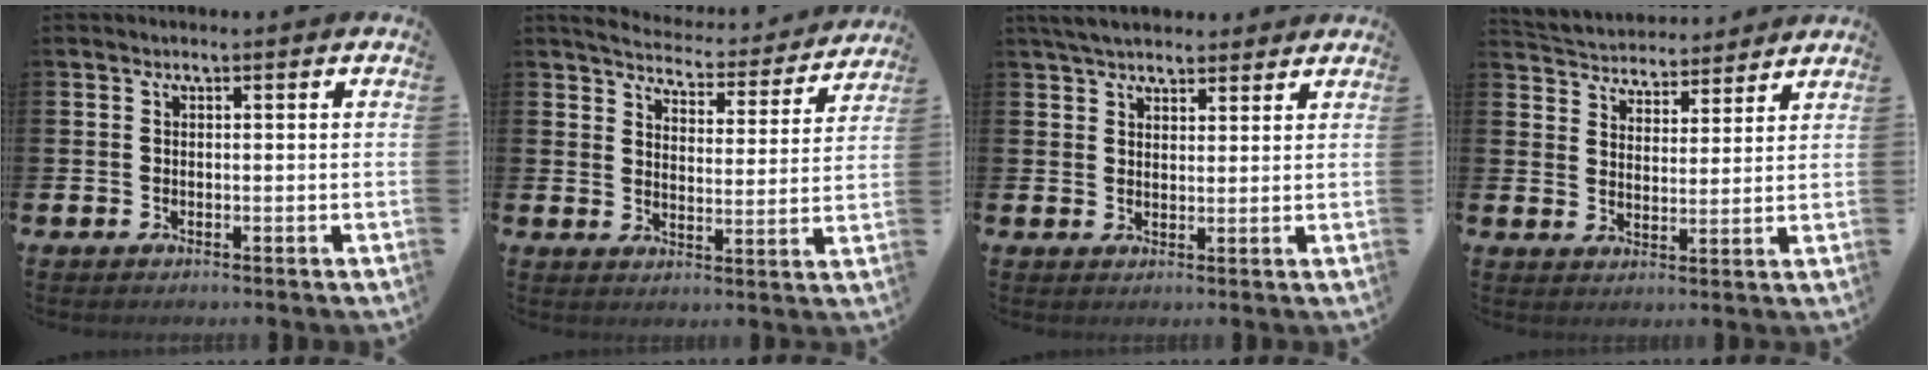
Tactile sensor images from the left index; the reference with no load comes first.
{"total": 5.1, "force": [5.0, 0.7, 0.9], "torque": [-0.038, -0.040, 0.082]}
{"total": 4.9, "force": [4.5, 1.5, 1.2], "torque": [-0.036, -0.009, 0.084]}
{"total": 4.6, "force": [4.4, 1.2, -0.4], "torque": [-0.021, -0.029, 0.078]}